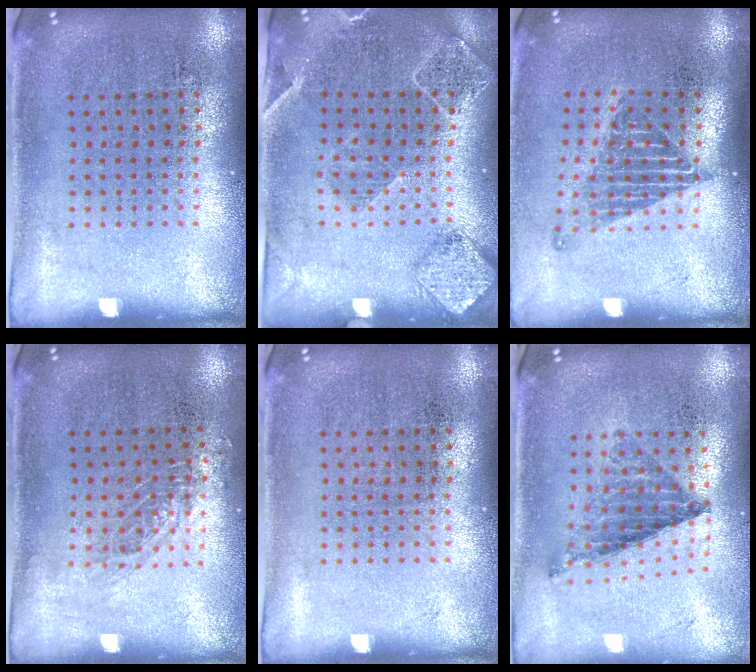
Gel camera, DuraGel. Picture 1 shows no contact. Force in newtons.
{"total": 1.7, "press": 1.7, "slide": 0.5}
{"total": 1.3, "press": 1.1, "slide": 0.7}
{"total": 0.8, "press": 0.8, "slide": 0.2}
{"total": 0.0}
{"total": 0.7, "press": 0.7, "slide": 0.0}